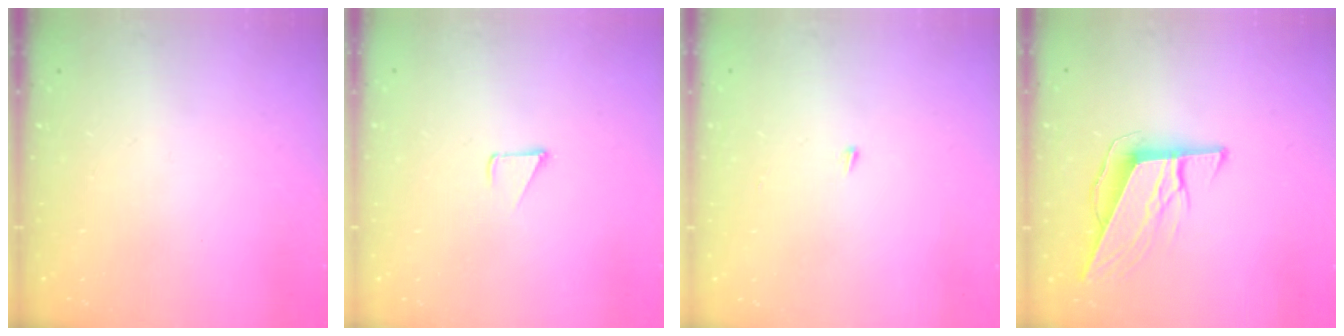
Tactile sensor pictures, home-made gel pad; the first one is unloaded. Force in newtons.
{"total": 1.8, "press": 1.7, "slide": 0.1}
{"total": 3.3, "press": 3.3, "slide": 0.2}
{"total": 9.9, "press": 9.5, "slide": 2.7}